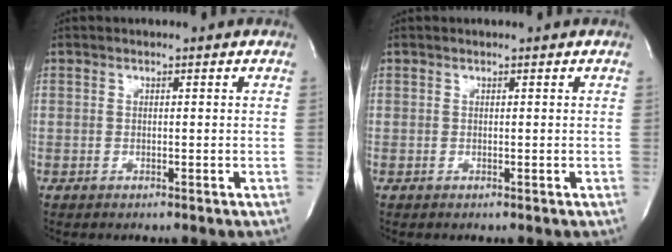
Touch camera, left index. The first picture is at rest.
{"total": 0.0}